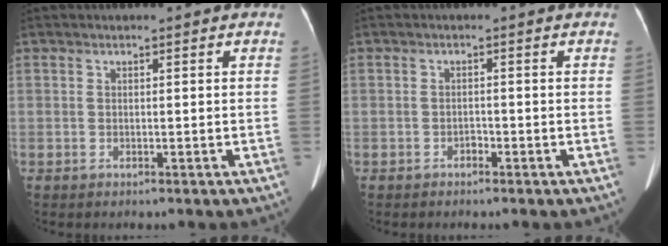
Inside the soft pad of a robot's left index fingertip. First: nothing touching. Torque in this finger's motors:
{"motor_torque": [0.02, 0.02, 0.00, 0.01]}